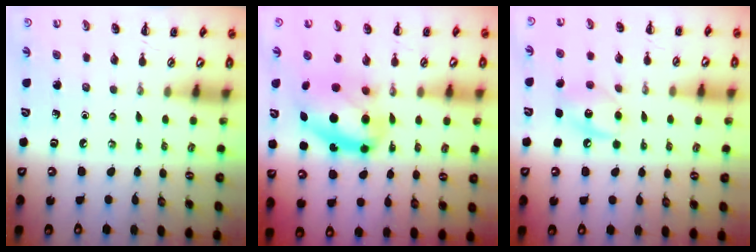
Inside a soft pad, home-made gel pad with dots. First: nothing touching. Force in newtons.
{"total": 11.4, "press": 11.1, "slide": 2.6}
{"total": 9.2, "press": 9.2, "slide": 1.0}